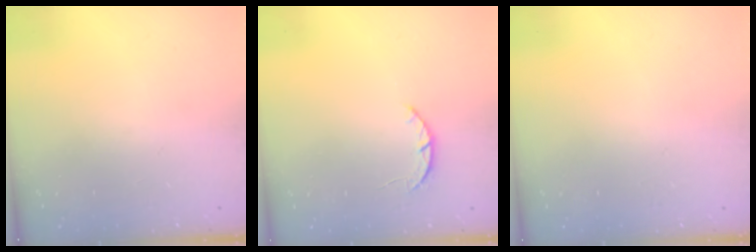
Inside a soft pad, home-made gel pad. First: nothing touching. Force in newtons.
{"total": 2.5, "press": 2.5, "slide": 0.5}
{"total": 2.6, "press": 2.6, "slide": 0.2}